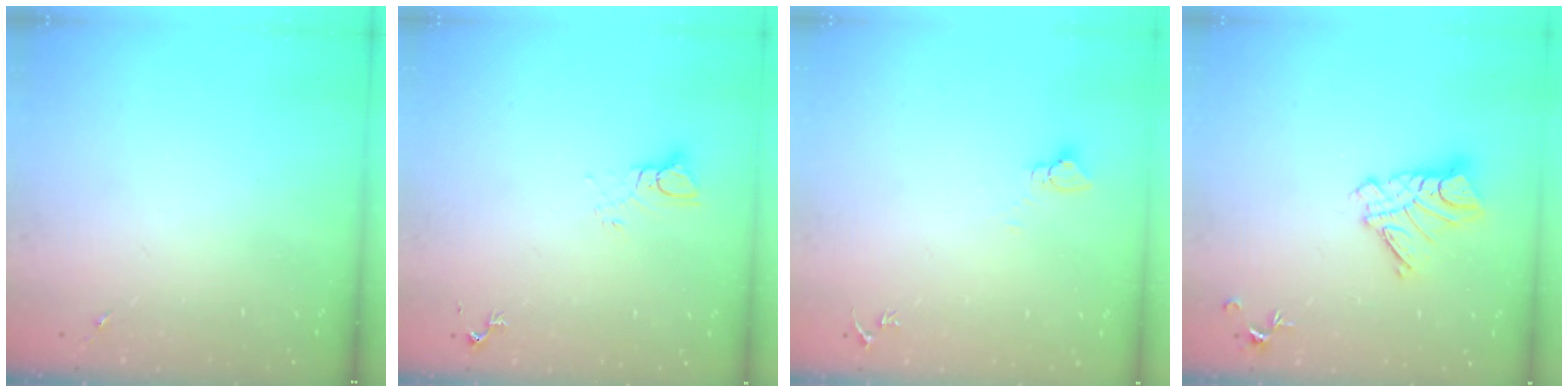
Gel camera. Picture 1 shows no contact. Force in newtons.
{"total": 4.4, "press": 4.4, "slide": 0.3}
{"total": 2.7, "press": 2.7, "slide": 0.2}
{"total": 11.1, "press": 11.0, "slide": 1.1}